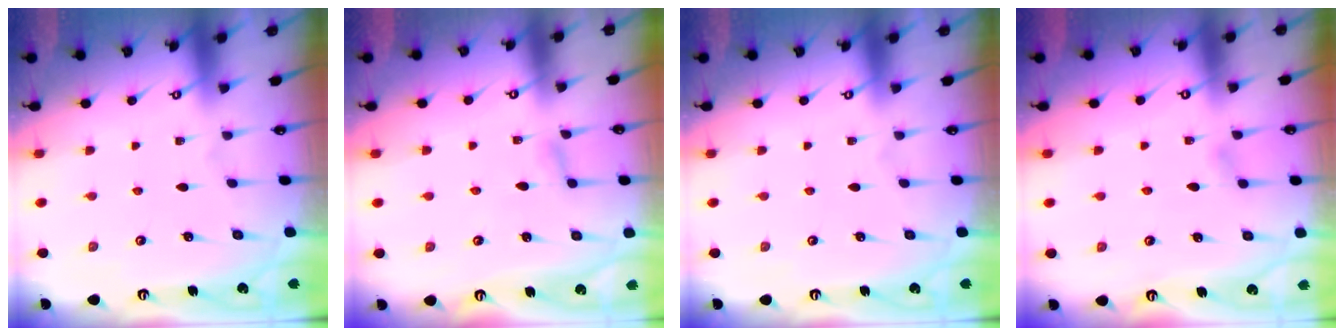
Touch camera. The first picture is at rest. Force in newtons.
{"total": 4.0, "press": 4.0, "slide": 0.4}
{"total": 0.0}
{"total": 4.1, "press": 4.1, "slide": 0.3}